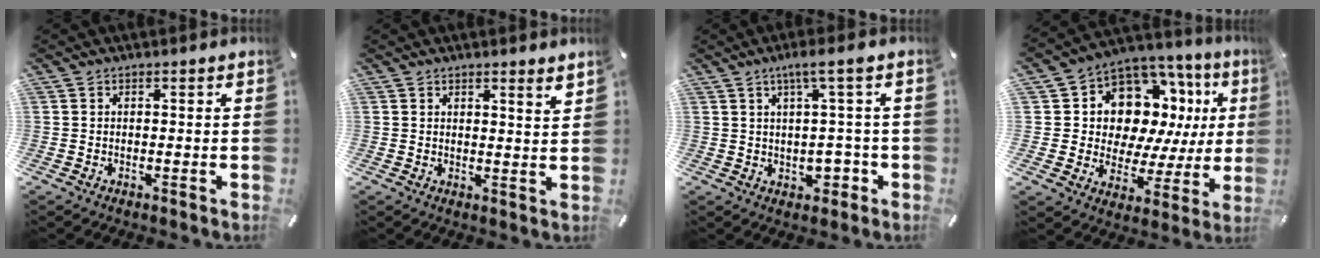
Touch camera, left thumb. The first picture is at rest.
{"total": 2.4, "force": [2.3, -0.1, 0.9], "torque": [-0.006, -0.019, 0.037]}
{"total": 6.9, "force": [1.4, 3.2, 5.9], "torque": [-0.088, -0.008, 0.018]}
{"total": 13.0, "force": [6.3, 9.5, 6.2], "torque": [-0.097, -0.066, 0.119]}